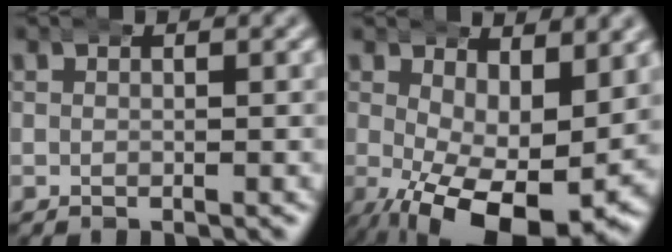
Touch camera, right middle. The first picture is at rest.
{"total": 10.0, "force": [-3.6, 3.9, 8.4], "torque": [-0.139, -0.050, -0.032]}